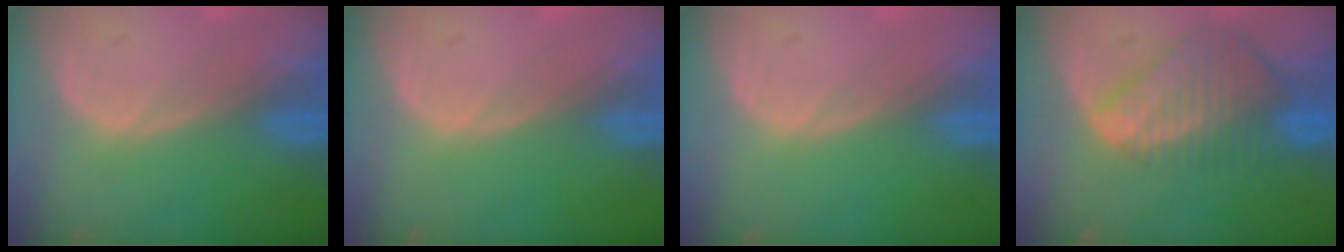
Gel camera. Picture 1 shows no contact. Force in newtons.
{"total": 0.0}
{"total": 0.0}
{"total": 9.0, "press": 7.7, "slide": 4.7}